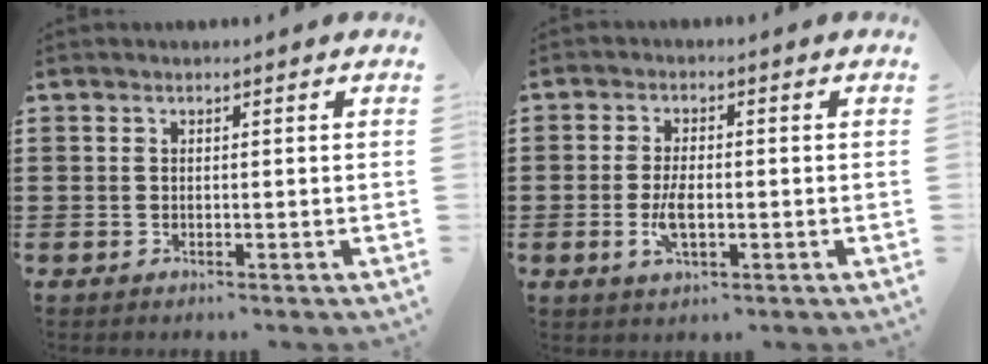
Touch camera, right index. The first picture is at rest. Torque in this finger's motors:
{"motor_torque": [2.14, 0.00, 0.15, 0.12]}